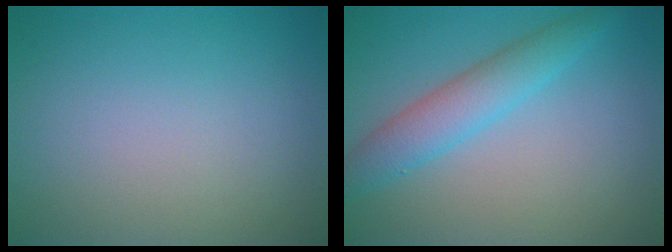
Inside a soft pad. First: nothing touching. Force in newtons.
{"total": 3.8, "press": 3.8, "slide": 0.2}